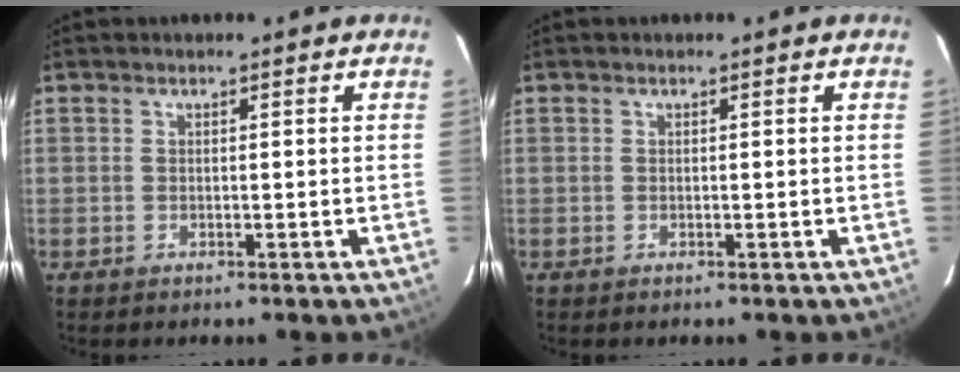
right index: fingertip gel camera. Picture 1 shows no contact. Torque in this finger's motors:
{"motor_torque": [-0.02, -0.02, 0.04, 0.00]}